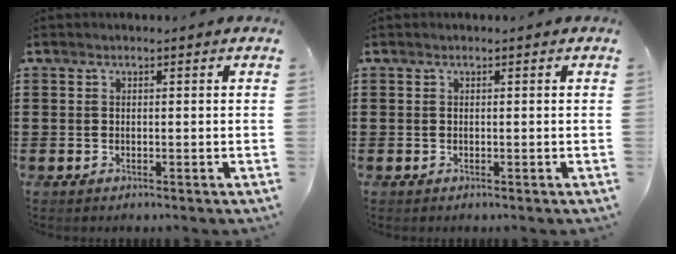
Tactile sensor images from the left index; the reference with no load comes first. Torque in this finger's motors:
{"motor_torque": [-0.02, -0.01, 0.00, 0.00]}